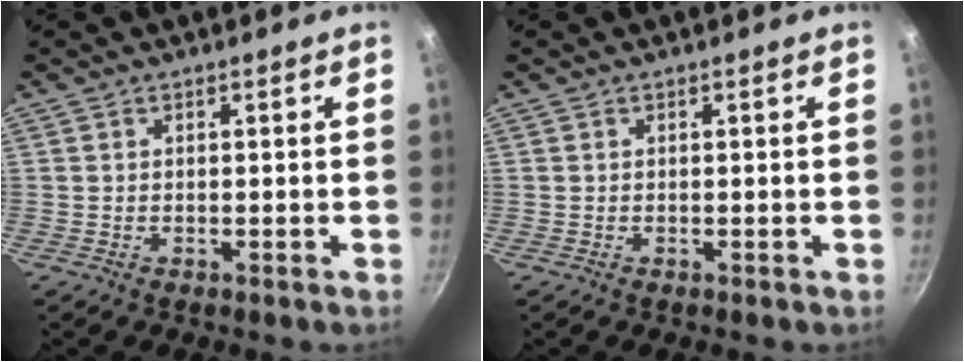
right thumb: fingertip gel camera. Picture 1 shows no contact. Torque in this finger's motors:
{"motor_torque": [0.00, 0.00, -0.05, 0.06, 0.00]}